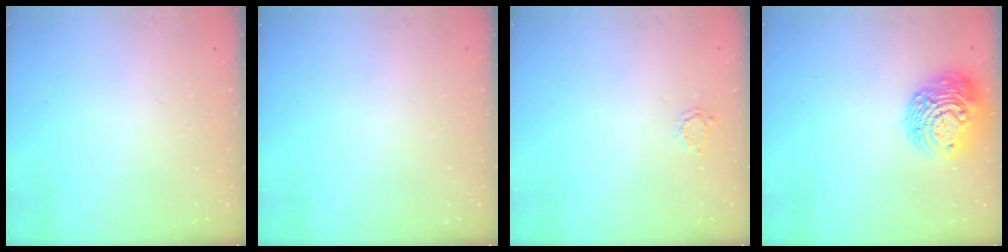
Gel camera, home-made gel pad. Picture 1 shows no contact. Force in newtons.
{"total": 0.0}
{"total": 2.5, "press": 2.5, "slide": 0.4}
{"total": 13.0, "press": 13.0, "slide": 1.1}